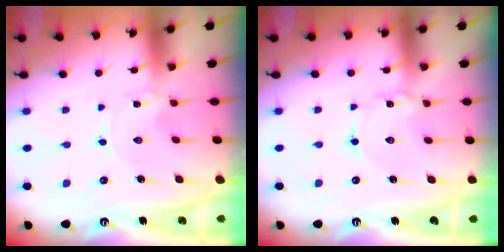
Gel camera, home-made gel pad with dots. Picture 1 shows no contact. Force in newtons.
{"total": 2.4, "press": 2.4, "slide": 0.1}